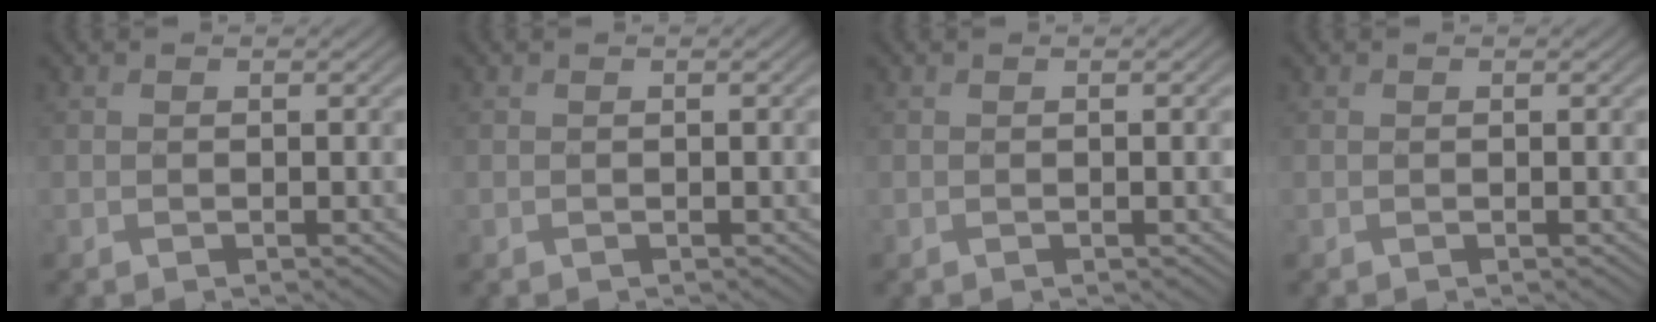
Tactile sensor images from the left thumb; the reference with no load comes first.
{"total": 0.6, "force": [0.0, 0.1, 0.6], "torque": [-0.009, 0.002, 0.000]}
{"total": 1.4, "force": [0.0, 0.2, 1.4], "torque": [-0.021, 0.001, 0.000]}
{"total": 0.0}